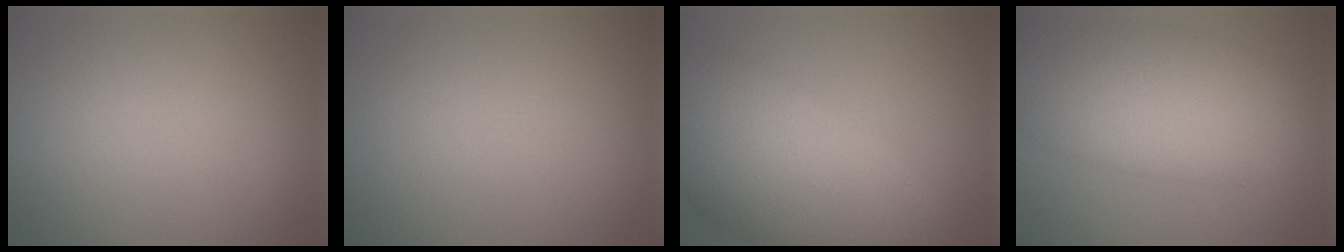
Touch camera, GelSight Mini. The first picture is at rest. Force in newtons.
{"total": 0.0}
{"total": 10.3, "press": 10.3, "slide": 0.4}
{"total": 9.6, "press": 9.5, "slide": 0.7}